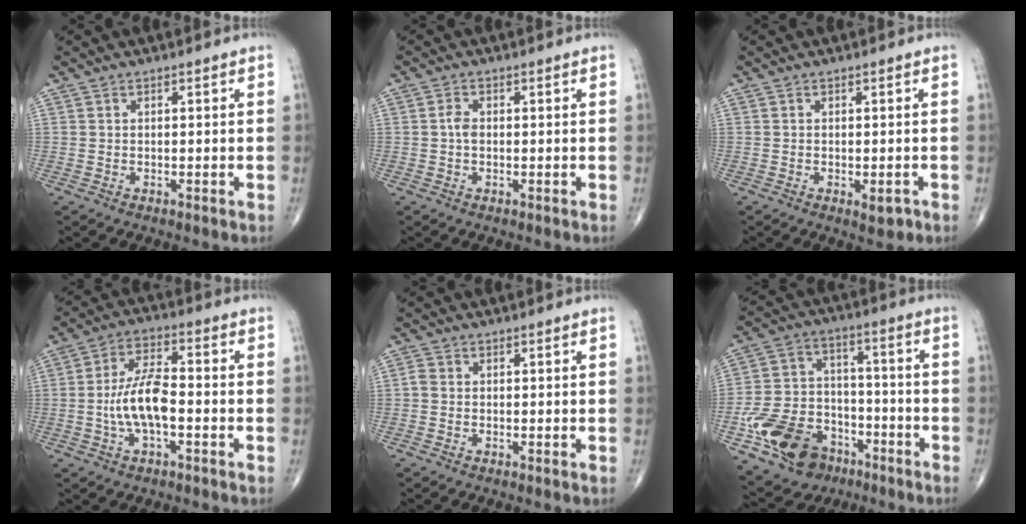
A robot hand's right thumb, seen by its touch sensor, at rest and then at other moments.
{"total": 1.8, "force": [-0.1, 1.2, 1.4], "torque": [-0.025, 0.003, -0.006]}
{"total": 2.4, "force": [-1.0, 1.0, 1.9], "torque": [-0.016, 0.000, -0.010]}
{"total": 9.8, "force": [-1.9, 4.1, 8.7], "torque": [-0.173, 0.028, -0.040]}
{"total": 1.2, "force": [-0.2, 1.0, 0.7], "torque": [-0.012, 0.000, -0.008]}
{"total": 17.6, "force": [-9.0, 12.4, 8.7], "torque": [-0.141, 0.062, -0.152]}